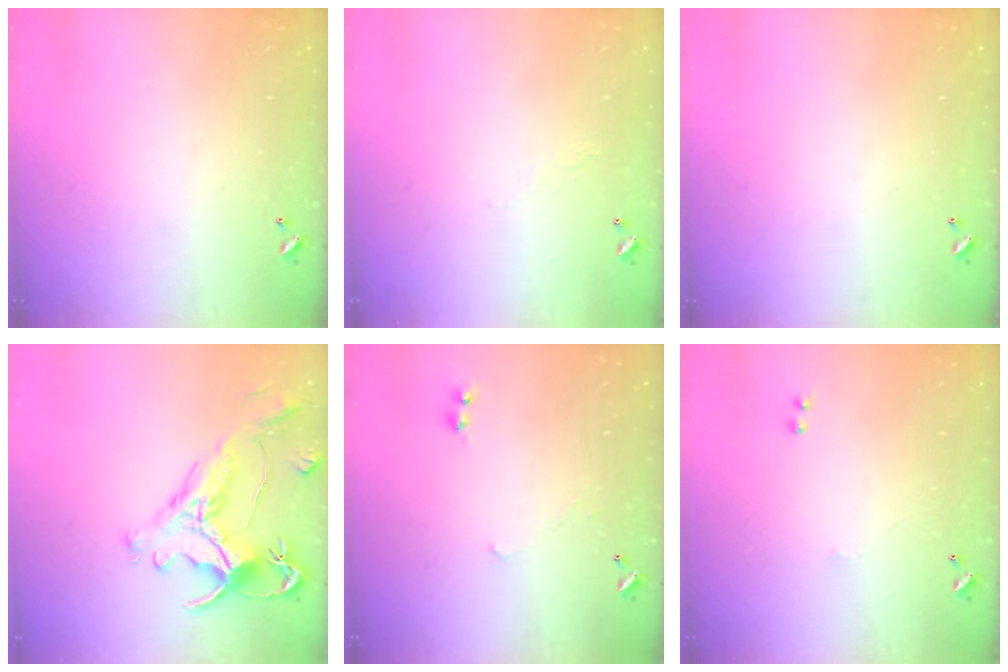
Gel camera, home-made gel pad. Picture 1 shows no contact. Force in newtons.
{"total": 2.9, "press": 2.9, "slide": 0.5}
{"total": 0.0}
{"total": 1.8, "press": 1.2, "slide": 1.3}
{"total": 2.3, "press": 2.3, "slide": 0.2}
{"total": 0.9, "press": 0.8, "slide": 0.5}